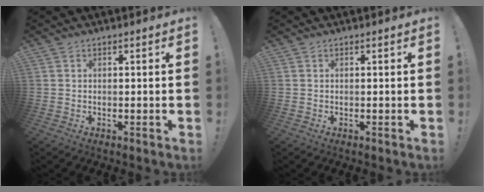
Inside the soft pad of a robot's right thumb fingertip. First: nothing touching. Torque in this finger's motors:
{"motor_torque": [0.01, 0.00, 0.01, -0.02, 0.00]}